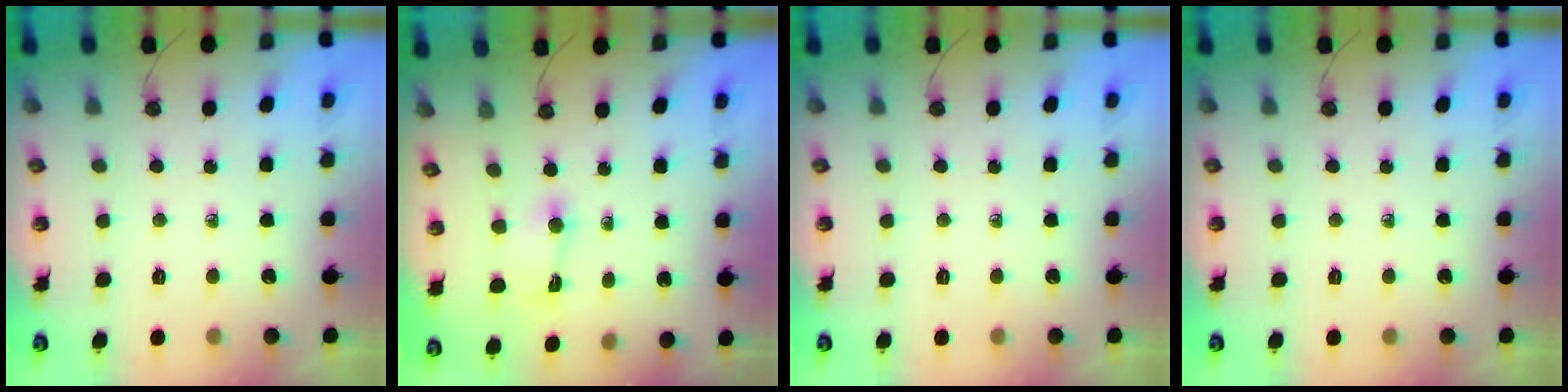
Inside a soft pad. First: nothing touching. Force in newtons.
{"total": 1.8, "press": 1.7, "slide": 0.5}
{"total": 0.0}
{"total": 0.0}